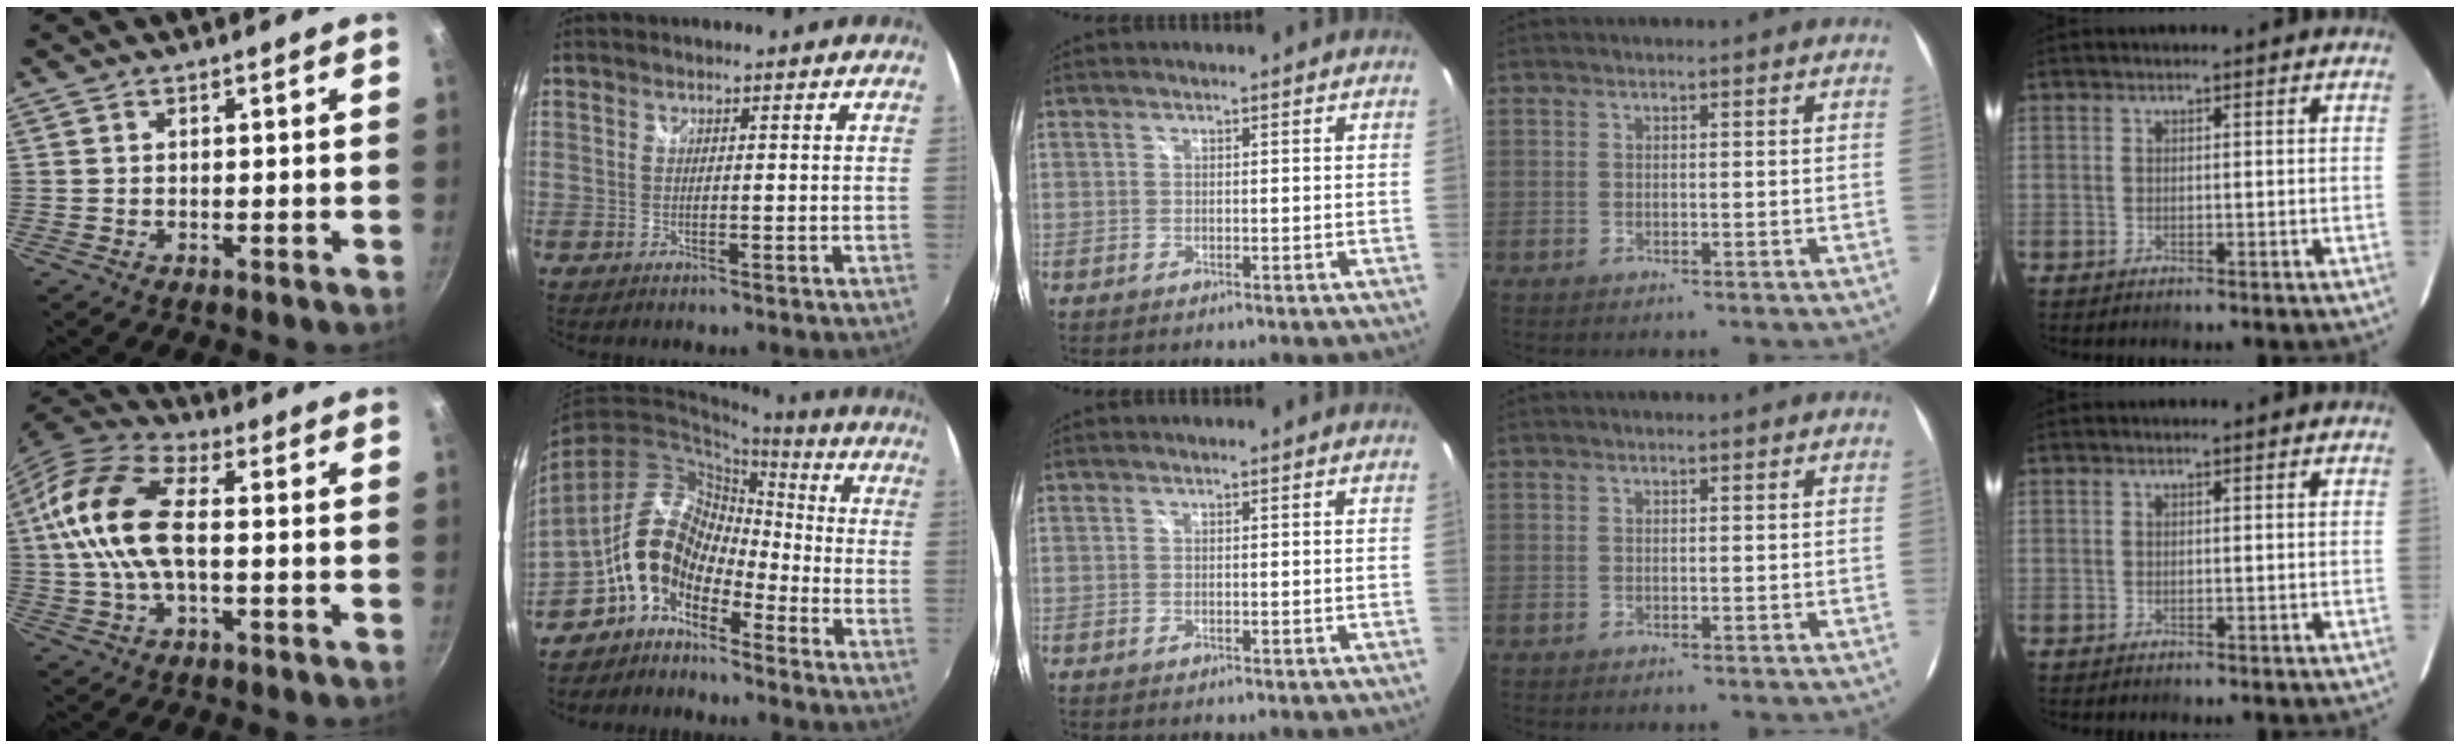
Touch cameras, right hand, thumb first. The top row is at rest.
{"thumb": {"total": 16.0, "force": [0.6, 8.3, 13.7], "torque": [-0.265, 0.031, -0.006]}, "index": {"total": 10.7, "force": [-6.6, 6.2, 5.7], "torque": [-0.103, 0.033, -0.135]}}